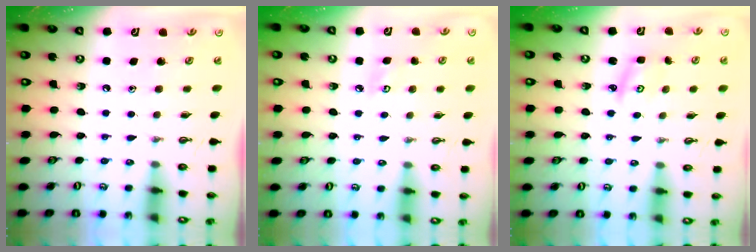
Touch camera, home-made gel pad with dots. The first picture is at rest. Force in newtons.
{"total": 5.0, "press": 5.0, "slide": 0.5}
{"total": 3.0, "press": 3.0, "slide": 0.4}